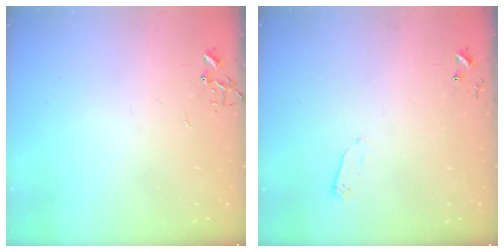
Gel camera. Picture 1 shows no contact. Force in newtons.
{"total": 2.4, "press": 2.4, "slide": 0.4}